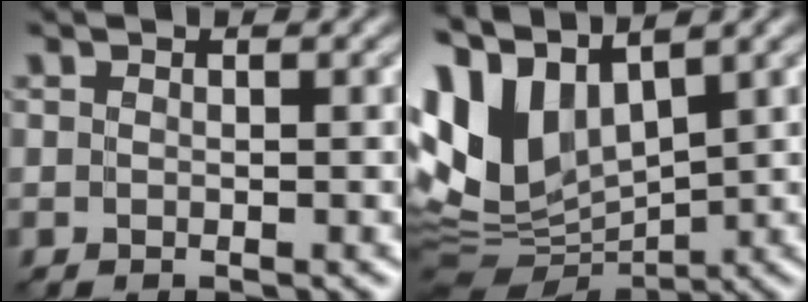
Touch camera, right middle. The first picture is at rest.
{"total": 8.9, "force": [3.1, 5.3, 6.5], "torque": [-0.153, 0.005, 0.055]}